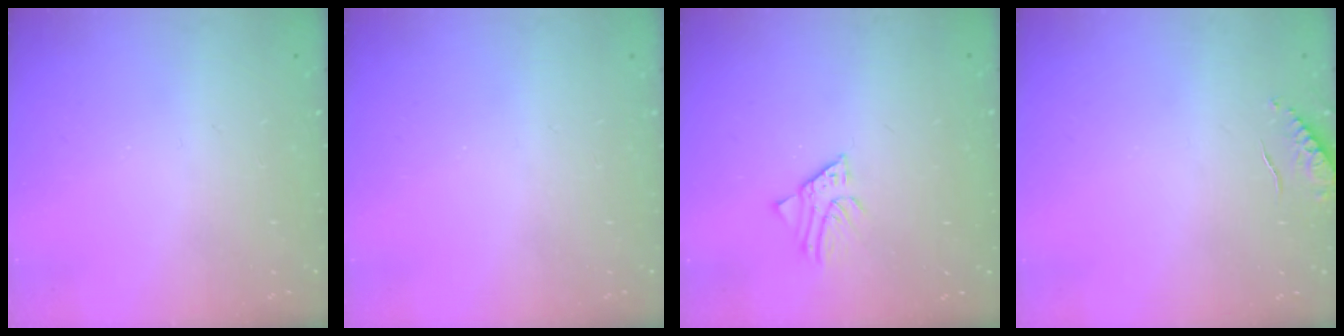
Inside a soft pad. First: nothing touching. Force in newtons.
{"total": 0.0}
{"total": 2.4, "press": 2.4, "slide": 0.1}
{"total": 5.6, "press": 5.6, "slide": 0.8}